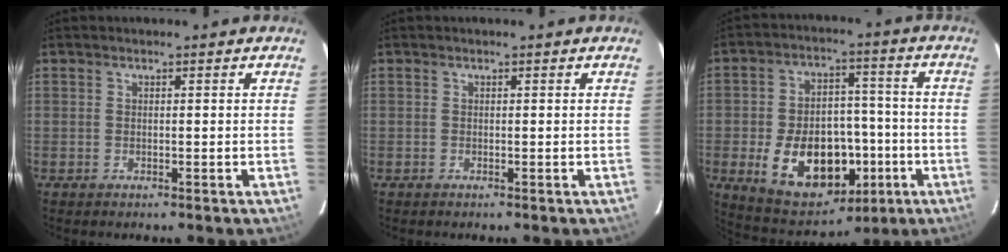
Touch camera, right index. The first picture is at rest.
{"total": 0.0}
{"total": 19.1, "force": [-5.8, 12.8, 13.0], "torque": [-0.264, 0.022, -0.064]}